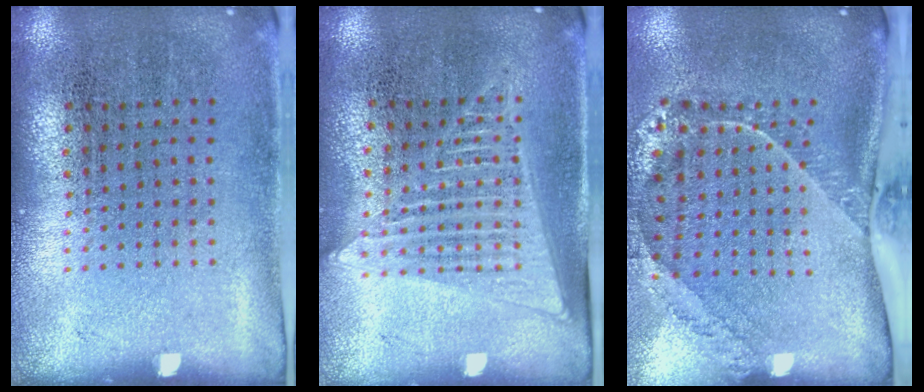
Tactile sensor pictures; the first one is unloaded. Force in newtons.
{"total": 1.6, "press": 1.5, "slide": 0.6}
{"total": 2.5, "press": 1.8, "slide": 1.8}